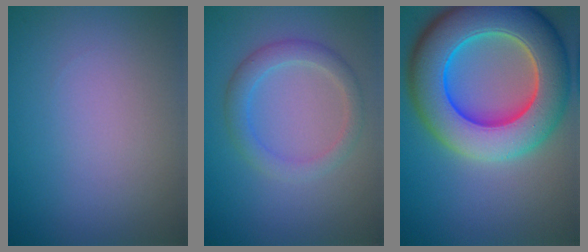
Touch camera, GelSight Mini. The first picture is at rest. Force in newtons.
{"total": 2.7, "press": 2.7, "slide": 0.3}
{"total": 12.5, "press": 12.5, "slide": 0.7}